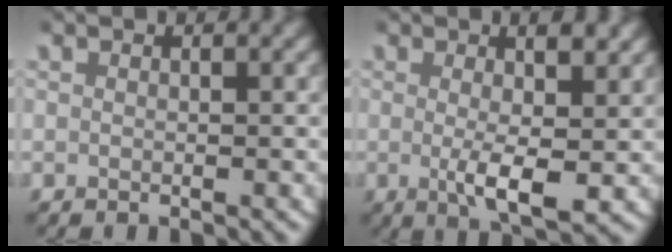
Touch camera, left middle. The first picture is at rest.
{"total": 4.7, "force": [0.1, 1.3, 4.6], "torque": [-0.076, -0.012, 0.011]}